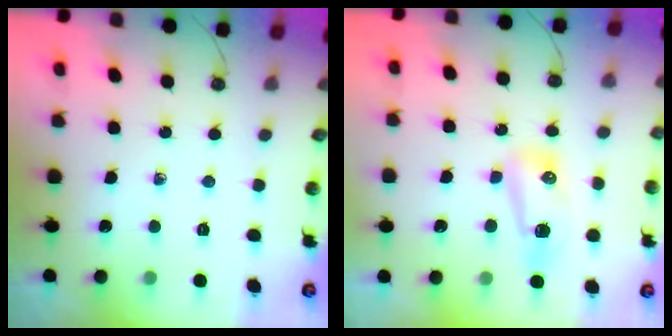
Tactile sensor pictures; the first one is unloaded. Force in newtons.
{"total": 8.8, "press": 8.5, "slide": 2.2}